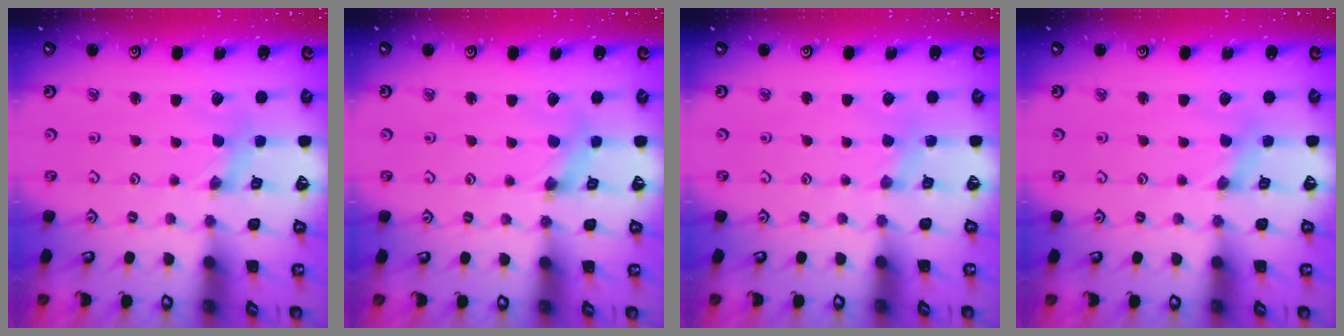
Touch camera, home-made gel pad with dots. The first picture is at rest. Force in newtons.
{"total": 2.4, "press": 2.3, "slide": 0.4}
{"total": 2.2, "press": 2.1, "slide": 0.4}
{"total": 1.6, "press": 1.5, "slide": 0.3}